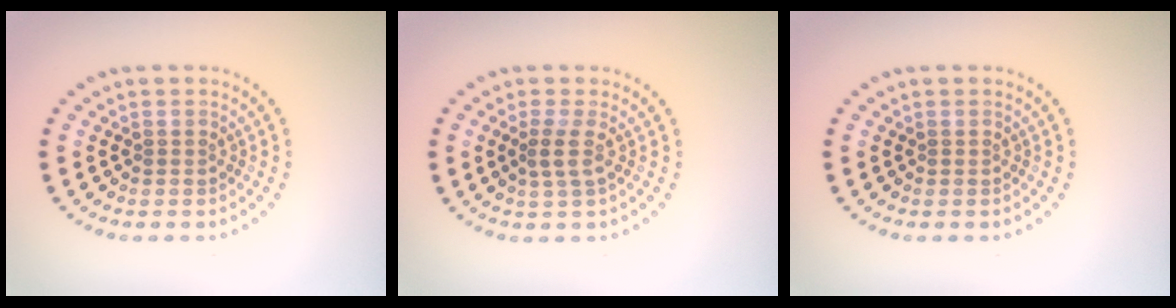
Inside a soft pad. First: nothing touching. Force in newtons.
{"total": 1.6, "press": 1.2, "slide": 1.1}
{"total": 0.0}